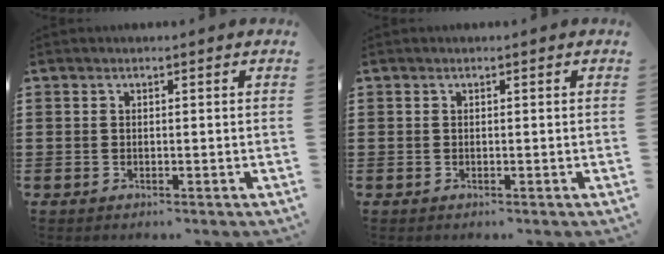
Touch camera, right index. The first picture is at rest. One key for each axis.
{"total": 0.0}